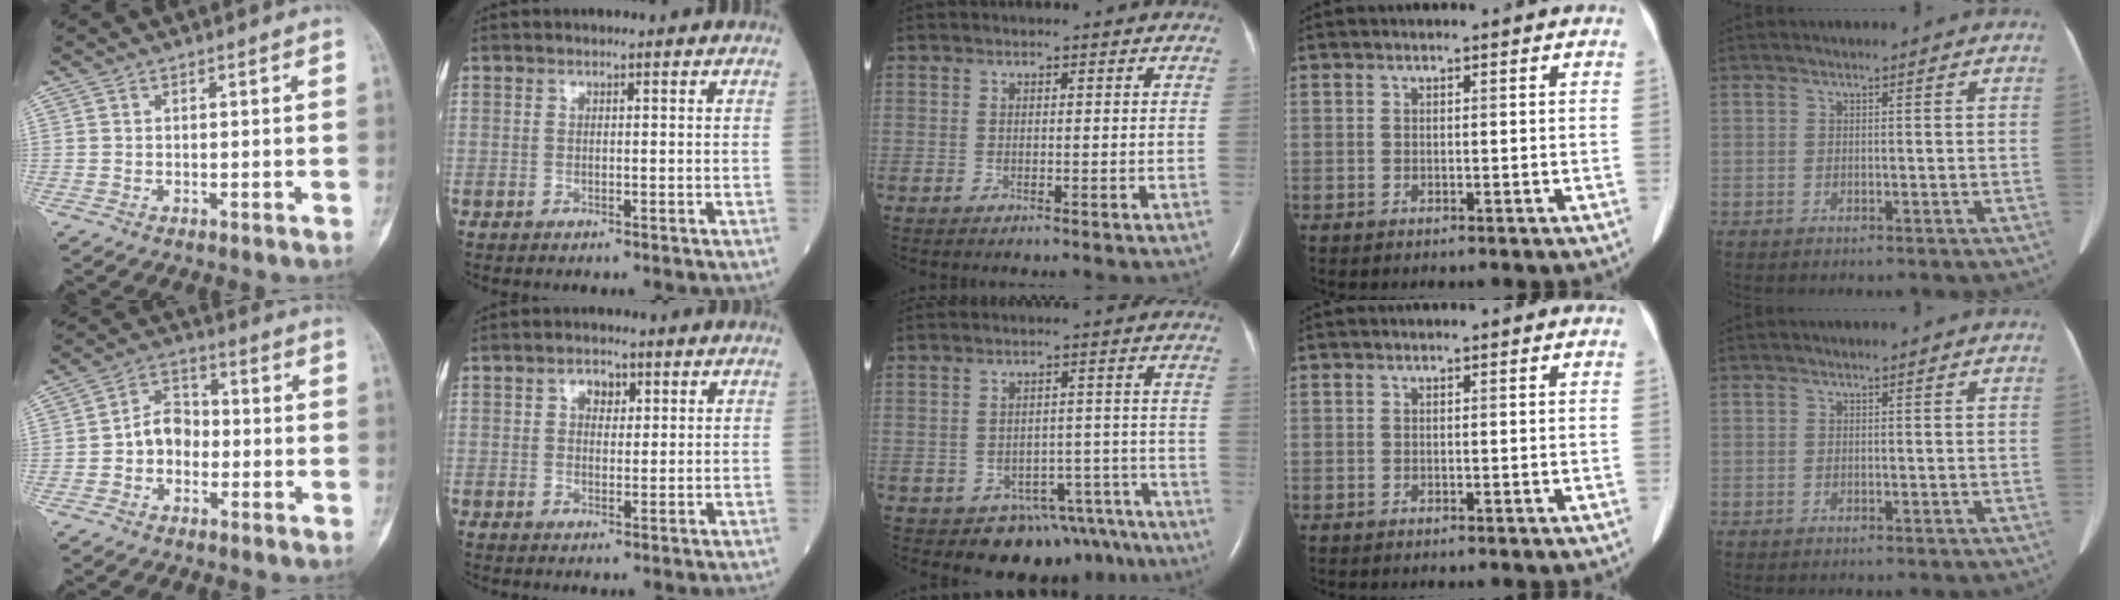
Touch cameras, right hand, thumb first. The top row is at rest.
{"thumb": {"total": 6.8, "force": [-1.4, 5.4, 4.0], "torque": [-0.043, 0.029, -0.039]}, "index": {"total": 2.8, "force": [1.1, 1.8, 1.8], "torque": [-0.026, 0.008, 0.016]}, "middle": {"total": 10.3, "force": [-7.7, 6.6, 2.2], "torque": [-0.004, 0.035, -0.089]}}